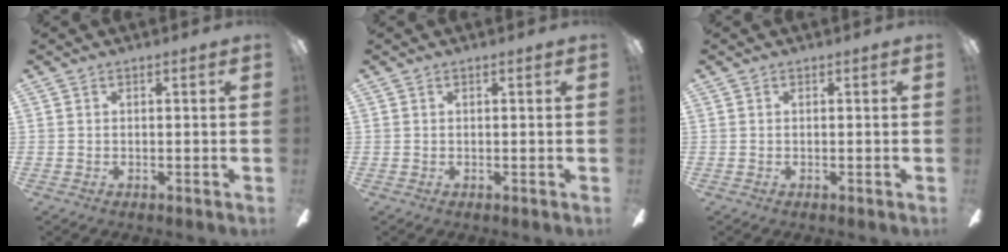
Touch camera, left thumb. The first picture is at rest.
{"total": 0.7, "force": [0.3, 0.1, 0.6], "torque": [-0.013, 0.000, 0.005]}
{"total": 0.0}